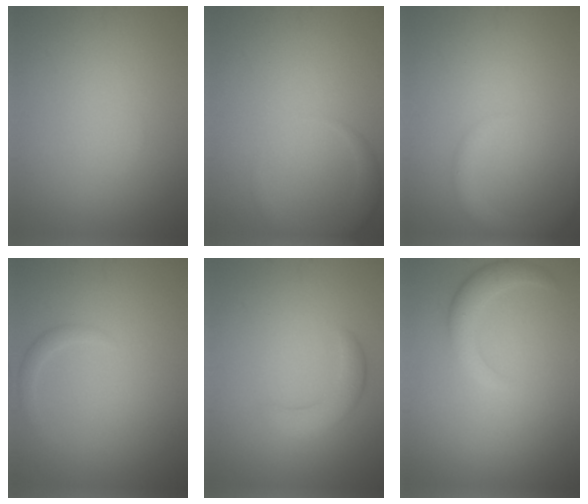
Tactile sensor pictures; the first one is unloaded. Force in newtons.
{"total": 2.3, "press": 2.3, "slide": 0.1}
{"total": 2.4, "press": 2.4, "slide": 0.2}
{"total": 1.0, "press": 1.0, "slide": 0.1}
{"total": 2.5, "press": 2.5, "slide": 0.0}
{"total": 2.8, "press": 2.8, "slide": 0.3}